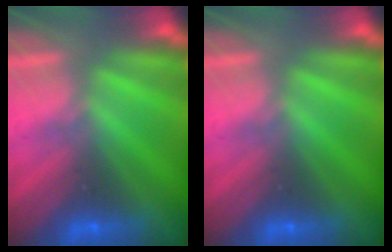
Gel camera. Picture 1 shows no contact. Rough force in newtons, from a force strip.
{"total": 0.0}